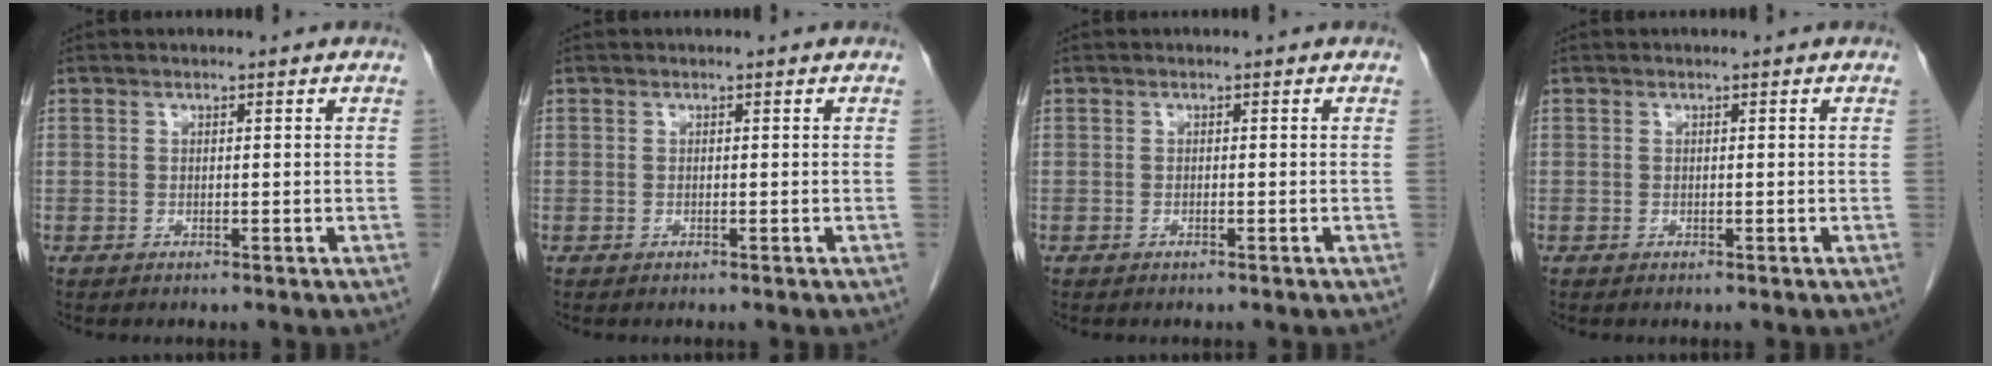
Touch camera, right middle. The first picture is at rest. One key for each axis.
{"total": 0.0}
{"total": 0.0}
{"total": 0.0}